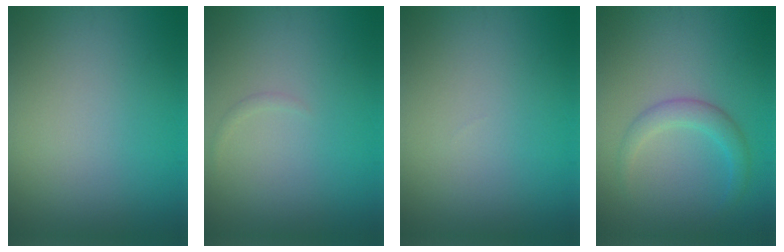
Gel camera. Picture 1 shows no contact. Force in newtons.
{"total": 0.5, "press": 0.5, "slide": 0.0}
{"total": 0.0}
{"total": 2.3, "press": 2.3, "slide": 0.1}